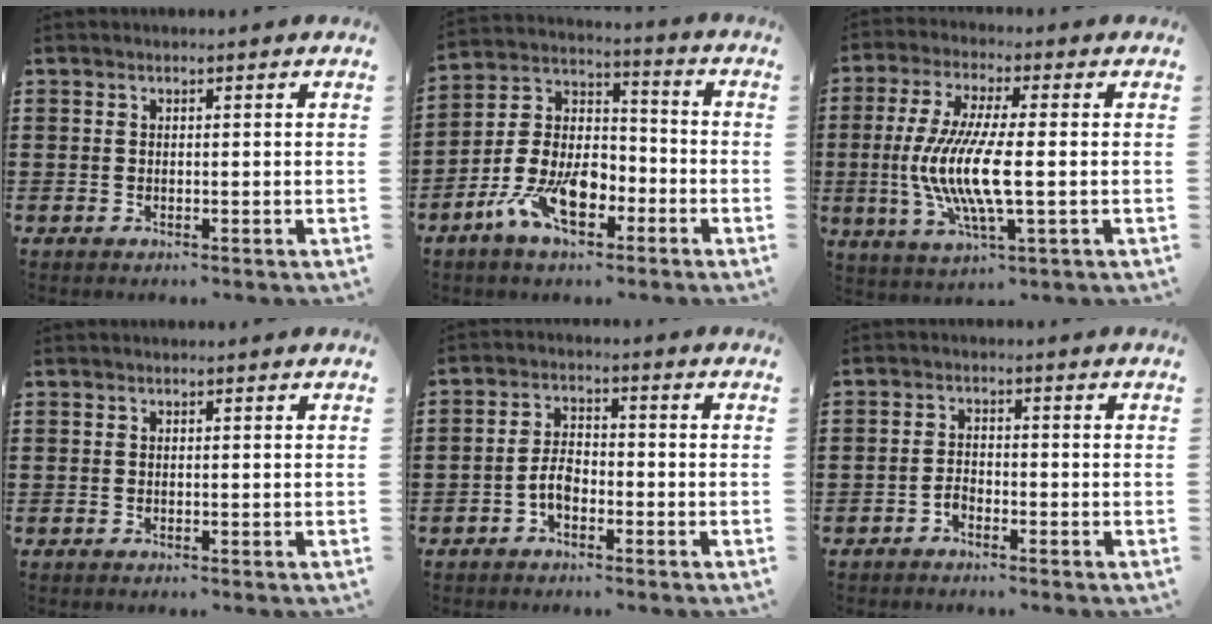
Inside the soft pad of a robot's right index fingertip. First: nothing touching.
{"total": 10.5, "force": [-5.4, 6.0, 6.8], "torque": [-0.162, 0.000, -0.107]}
{"total": 9.7, "force": [-1.4, 1.7, 9.4], "torque": [-0.206, -0.018, -0.035]}
{"total": 0.0}
{"total": 4.0, "force": [-1.8, 2.2, 2.8], "torque": [-0.074, -0.001, -0.040]}
{"total": 1.8, "force": [-1.3, 0.9, 0.8], "torque": [-0.019, 0.002, -0.028]}